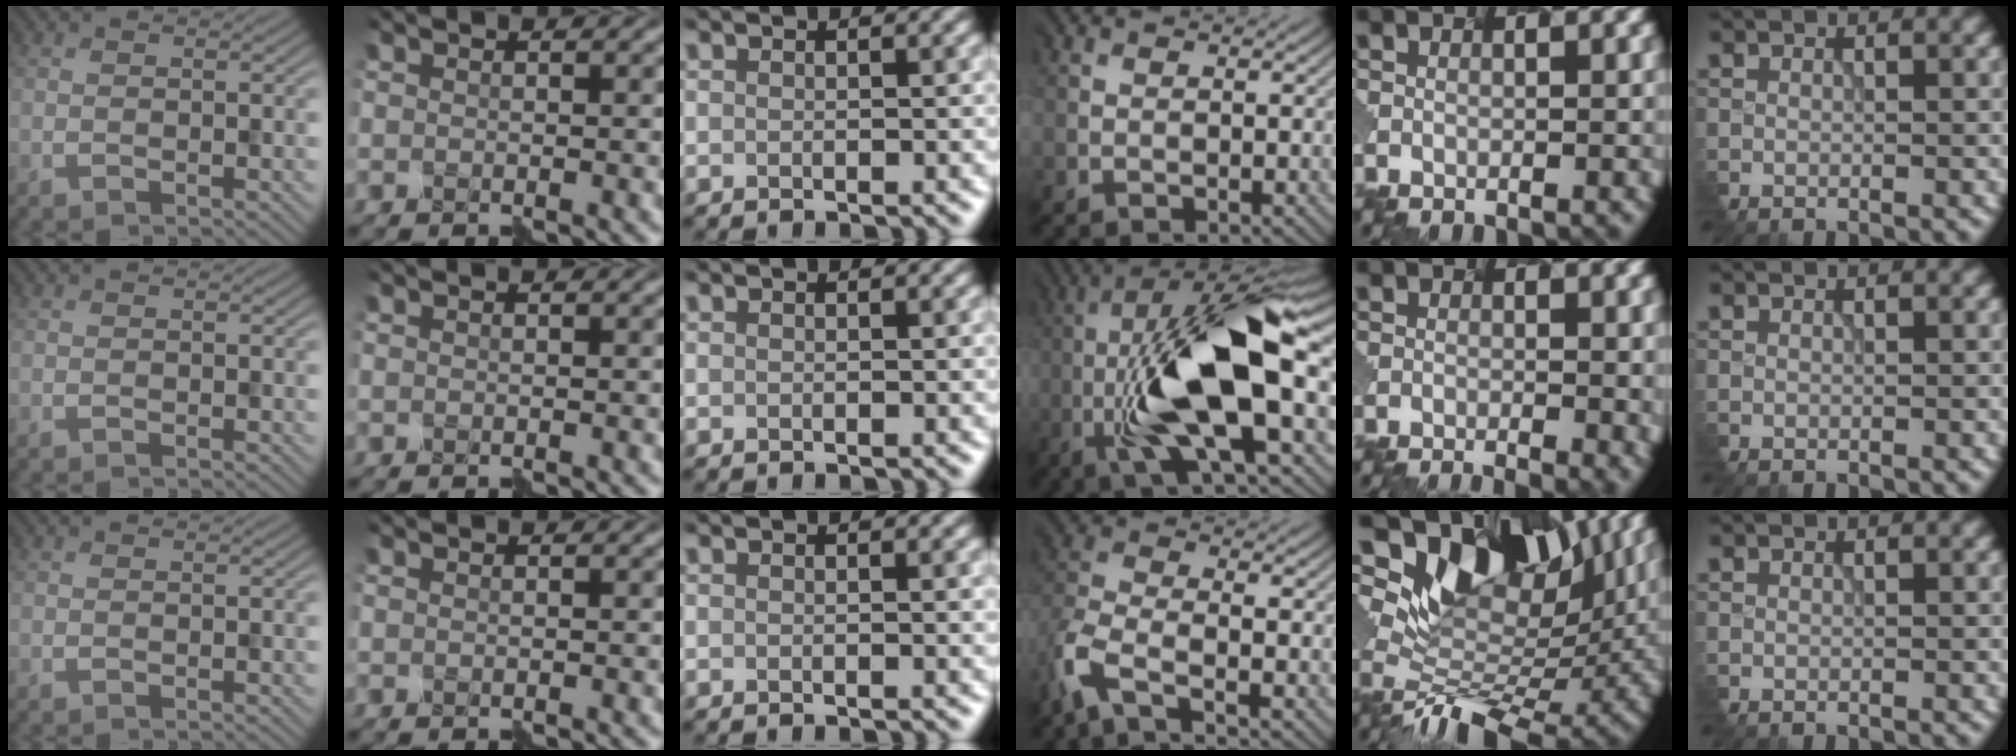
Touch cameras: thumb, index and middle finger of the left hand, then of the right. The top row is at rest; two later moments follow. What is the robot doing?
{"motion": "assemble", "object": "spray bottle"}